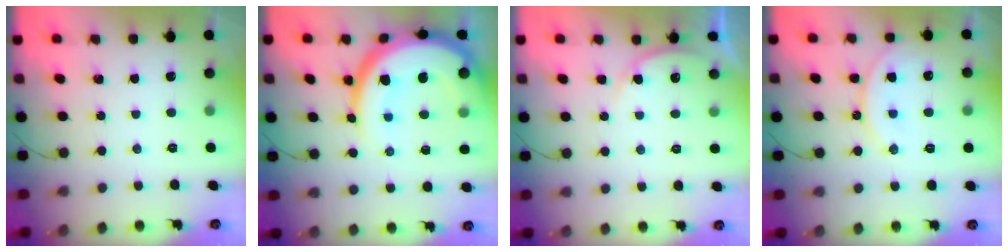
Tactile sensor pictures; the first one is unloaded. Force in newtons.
{"total": 22.7, "press": 22.6, "slide": 1.7}
{"total": 6.5, "press": 6.5, "slide": 0.5}
{"total": 13.3, "press": 13.2, "slide": 1.3}